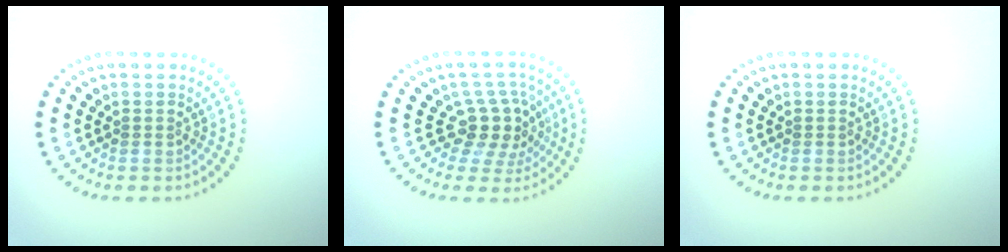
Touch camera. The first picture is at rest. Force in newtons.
{"total": 3.7, "press": 2.7, "slide": 2.5}
{"total": 0.0}